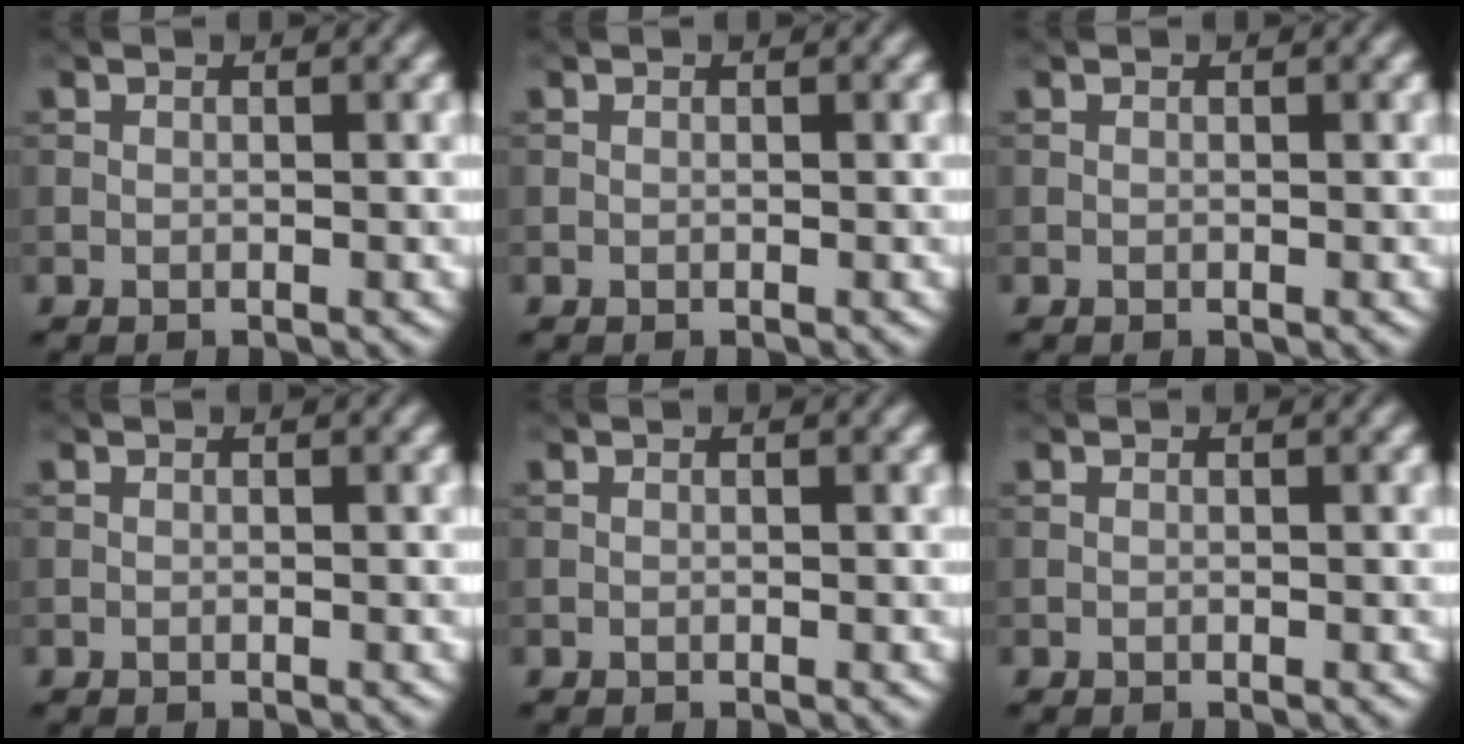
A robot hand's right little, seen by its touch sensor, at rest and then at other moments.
{"total": 0.0}
{"total": 0.0}
{"total": 0.0}
{"total": 0.0}
{"total": 0.0}